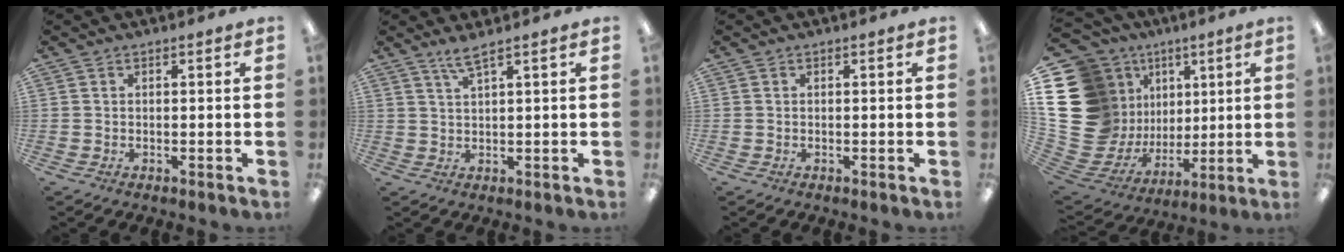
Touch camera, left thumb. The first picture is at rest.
{"total": 3.0, "force": [2.3, -0.1, 1.9], "torque": [-0.043, -0.002, 0.041]}
{"total": 0.0}
{"total": 22.3, "force": [6.2, 19.3, 9.3], "torque": [-0.206, -0.067, 0.166]}